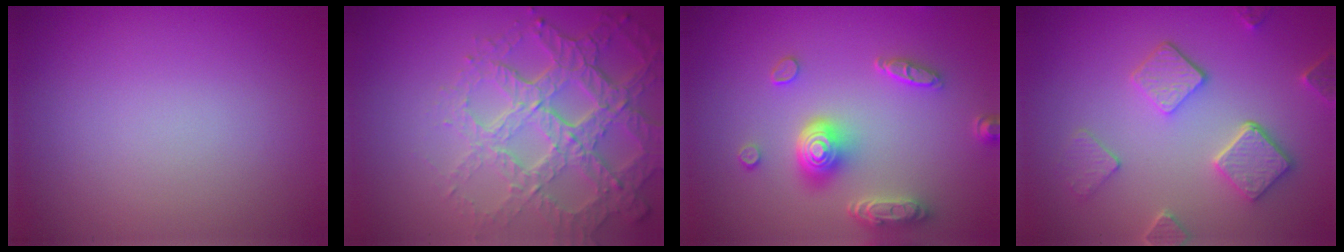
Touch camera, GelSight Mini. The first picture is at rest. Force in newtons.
{"total": 7.3, "press": 5.1, "slide": 5.2}
{"total": 4.9, "press": 3.9, "slide": 2.9}
{"total": 5.0, "press": 3.9, "slide": 3.2}